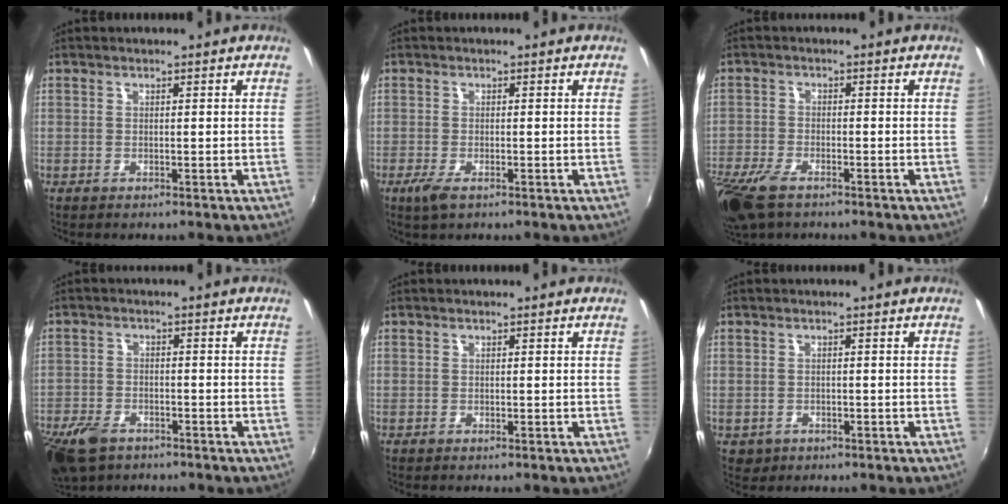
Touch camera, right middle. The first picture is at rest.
{"total": 3.0, "force": [-1.7, 0.9, 2.2], "torque": [-0.049, -0.010, -0.032]}
{"total": 9.3, "force": [-6.4, 3.8, 5.6], "torque": [-0.149, -0.032, -0.126]}
{"total": 9.7, "force": [-6.5, 5.4, 4.8], "torque": [-0.133, -0.018, -0.122]}
{"total": 0.0}
{"total": 2.8, "force": [-0.9, 2.4, 1.0], "torque": [-0.028, -0.004, -0.008]}